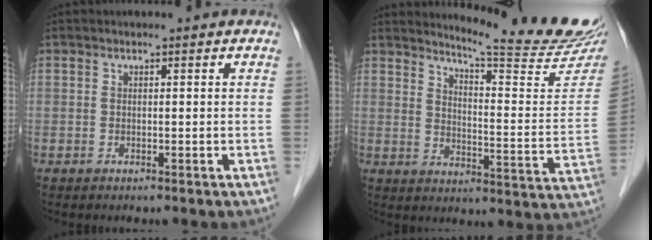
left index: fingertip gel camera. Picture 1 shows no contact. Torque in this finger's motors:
{"motor_torque": [0.45, -0.63, 0.28, 0.03]}